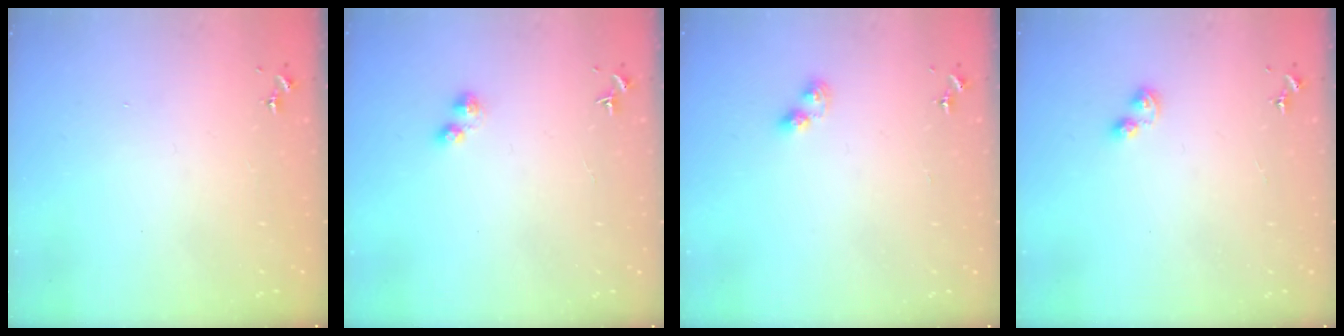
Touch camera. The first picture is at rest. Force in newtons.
{"total": 2.5, "press": 2.5, "slide": 0.4}
{"total": 5.4, "press": 5.4, "slide": 0.6}
{"total": 3.5, "press": 3.5, "slide": 0.5}